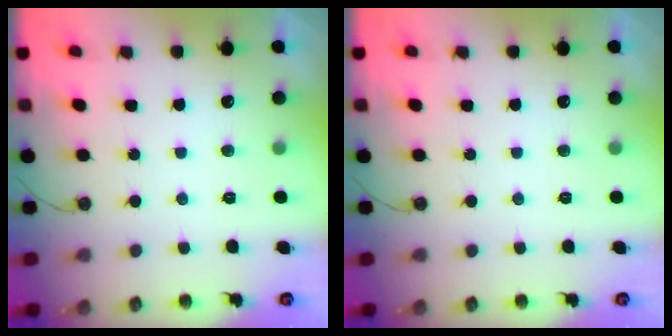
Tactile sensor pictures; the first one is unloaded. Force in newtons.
{"total": 0.0}